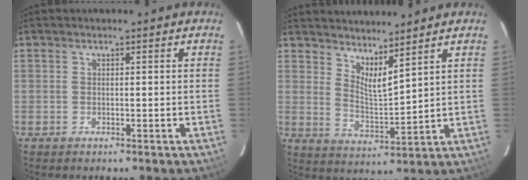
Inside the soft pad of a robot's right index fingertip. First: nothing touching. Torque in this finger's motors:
{"motor_torque": [-0.04, 0.19, 0.02, 0.01]}